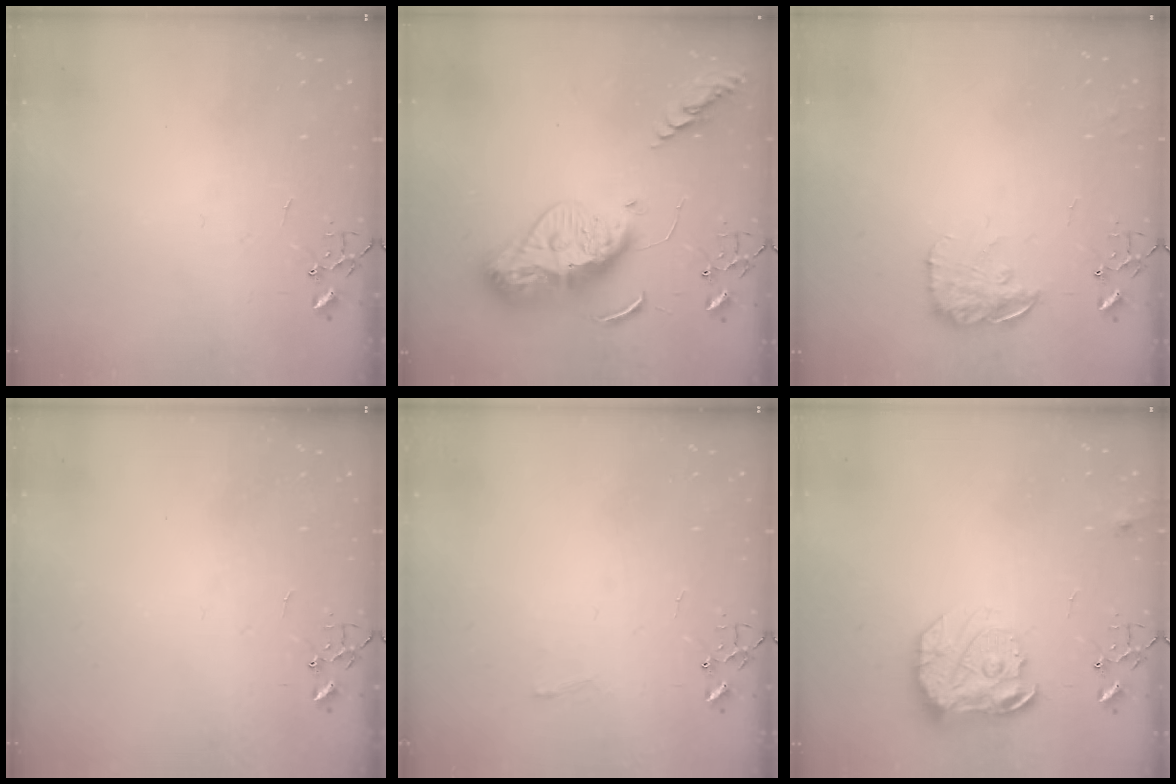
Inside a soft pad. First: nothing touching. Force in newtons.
{"total": 16.9, "press": 16.8, "slide": 1.6}
{"total": 12.9, "press": 12.8, "slide": 0.6}
{"total": 0.0}
{"total": 4.8, "press": 4.8, "slide": 0.6}
{"total": 16.2, "press": 16.1, "slide": 1.4}